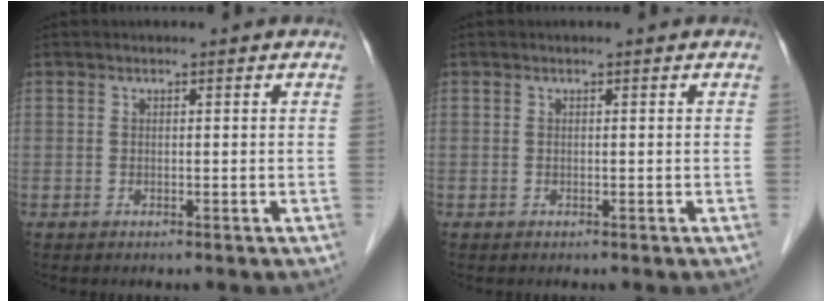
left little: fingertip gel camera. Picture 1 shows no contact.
{"total": 0.0}